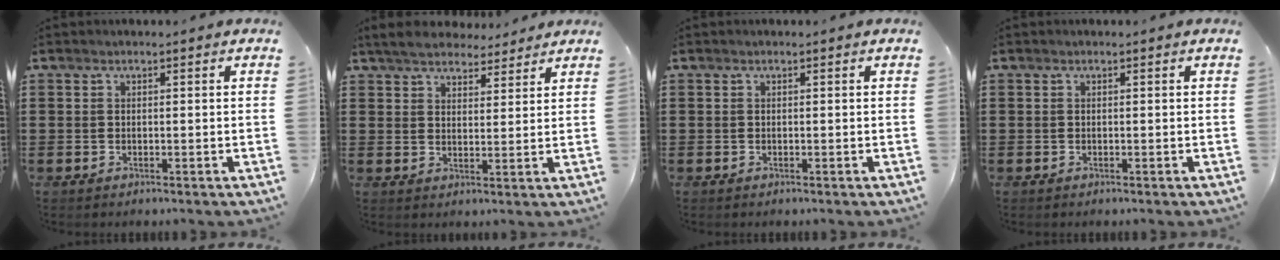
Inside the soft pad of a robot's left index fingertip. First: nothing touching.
{"total": 5.0, "force": [4.6, 1.3, 1.4], "torque": [-0.043, -0.011, 0.086]}
{"total": 0.0}
{"total": 0.0}